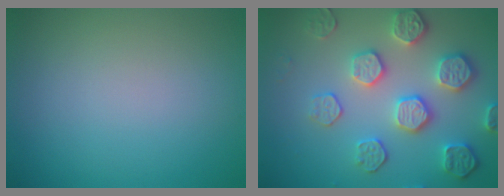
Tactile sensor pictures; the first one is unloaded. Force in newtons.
{"total": 5.3, "press": 4.8, "slide": 2.2}